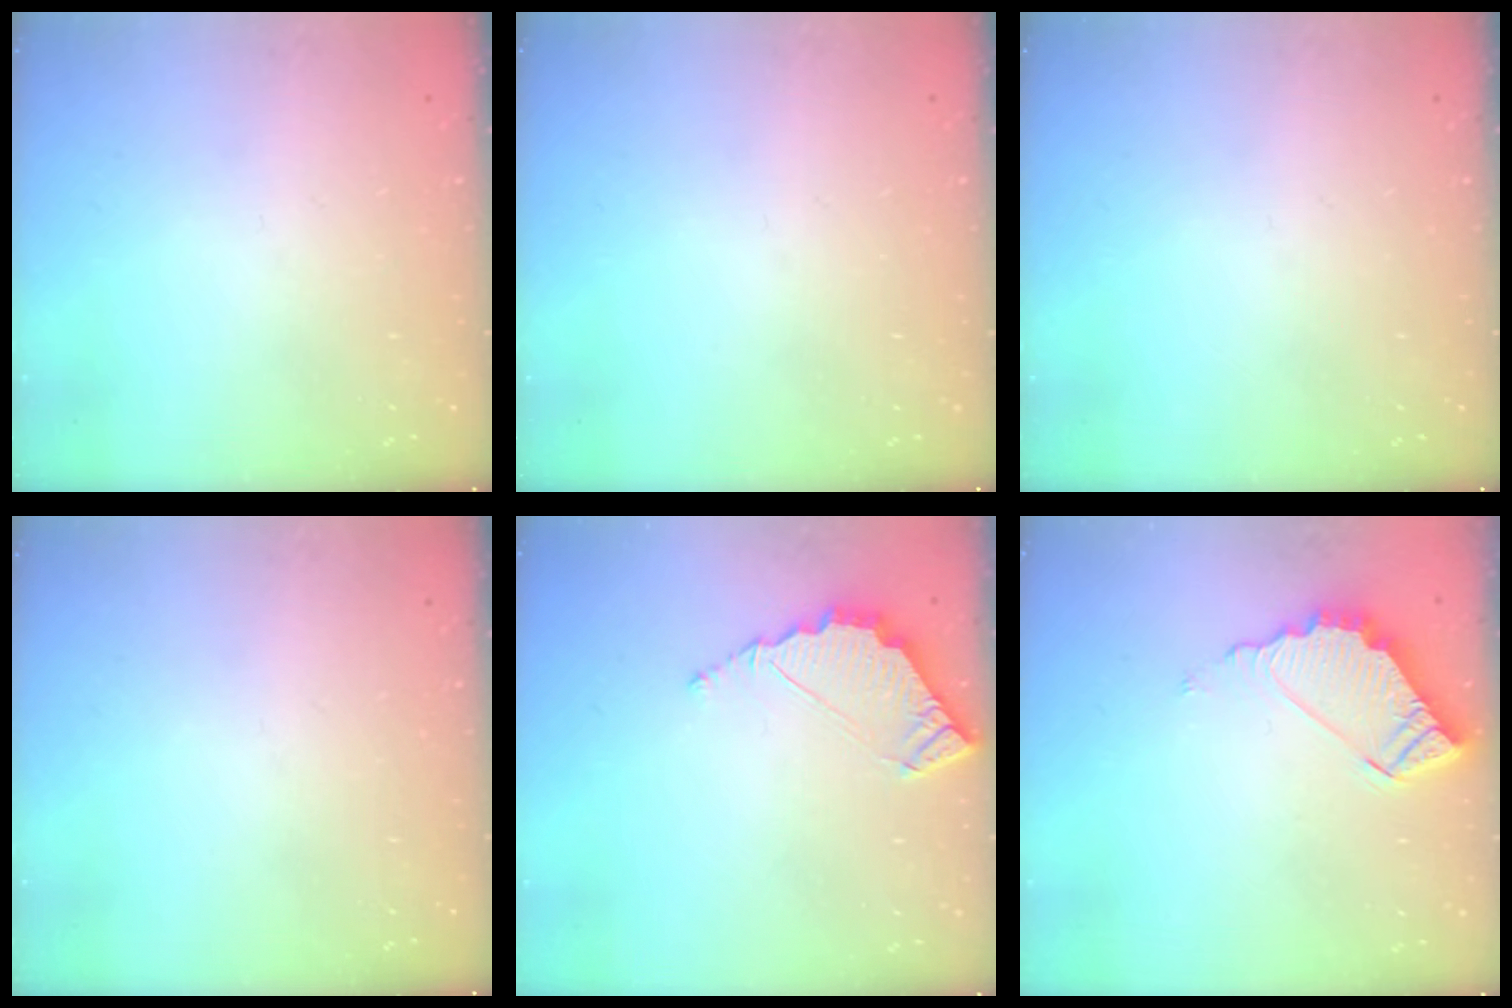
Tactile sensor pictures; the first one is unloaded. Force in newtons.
{"total": 0.0}
{"total": 0.0}
{"total": 0.0}
{"total": 5.3, "press": 5.3, "slide": 0.2}
{"total": 8.1, "press": 8.1, "slide": 0.5}